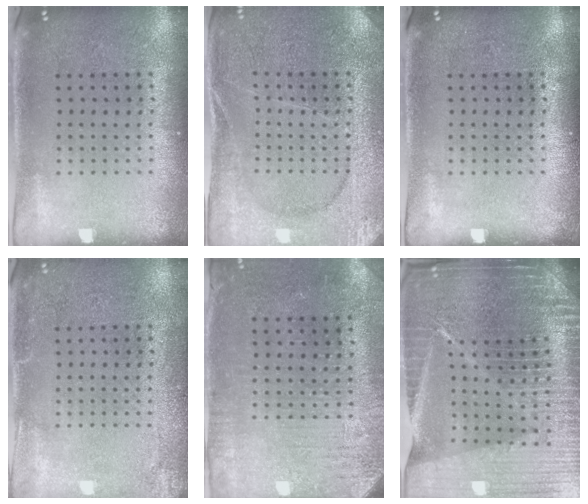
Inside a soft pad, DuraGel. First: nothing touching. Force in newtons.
{"total": 3.0, "press": 2.9, "slide": 0.4}
{"total": 0.0}
{"total": 2.3, "press": 2.3, "slide": 0.3}
{"total": 3.1, "press": 2.7, "slide": 1.5}
{"total": 7.0, "press": 6.0, "slide": 3.6}